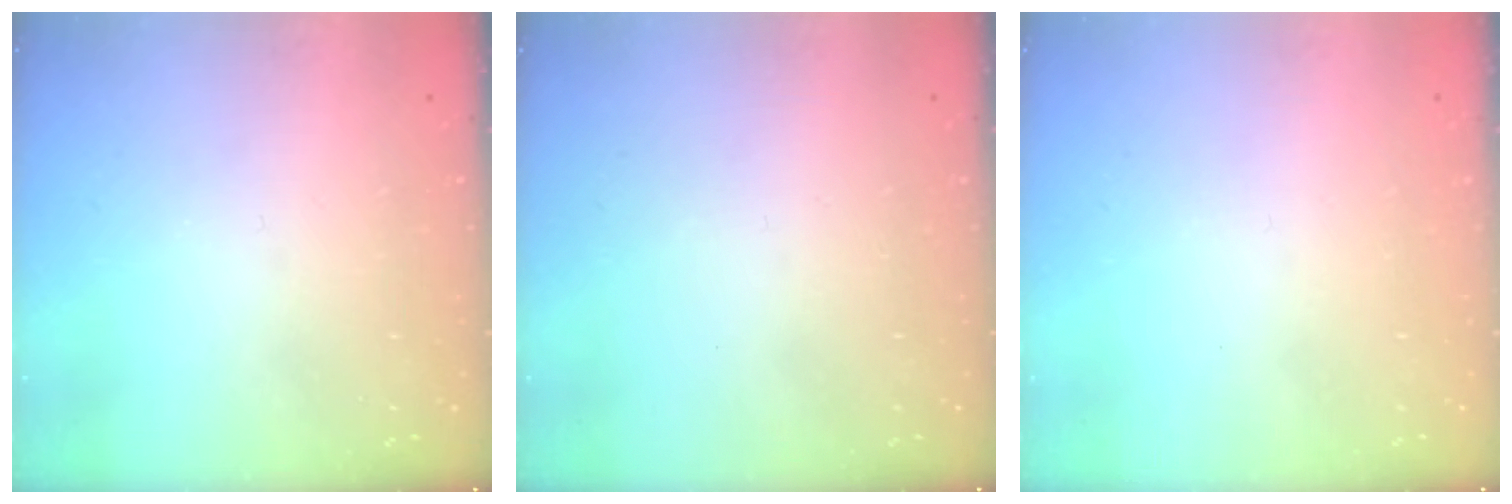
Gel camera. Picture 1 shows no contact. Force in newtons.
{"total": 1.6, "press": 1.6, "slide": 0.1}
{"total": 1.7, "press": 1.7, "slide": 0.1}